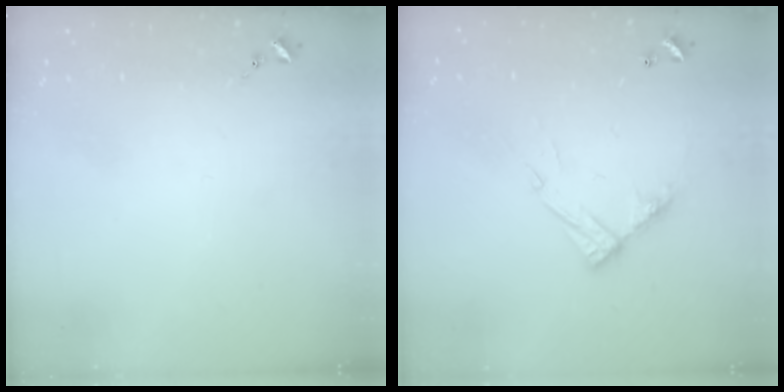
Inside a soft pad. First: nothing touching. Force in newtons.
{"total": 11.5, "press": 11.4, "slide": 0.8}